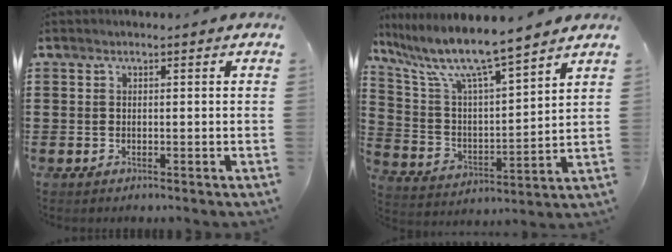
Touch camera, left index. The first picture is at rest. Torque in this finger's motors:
{"motor_torque": [1.11, -1.03, 0.43, 0.21]}